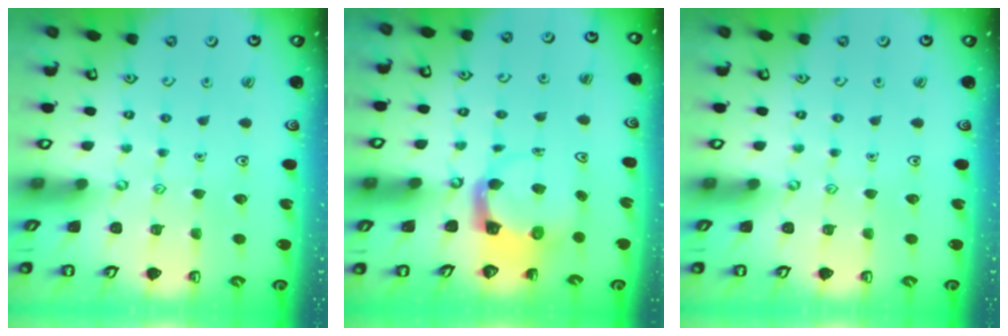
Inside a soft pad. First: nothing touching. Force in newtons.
{"total": 3.9, "press": 3.8, "slide": 0.5}
{"total": 0.0}